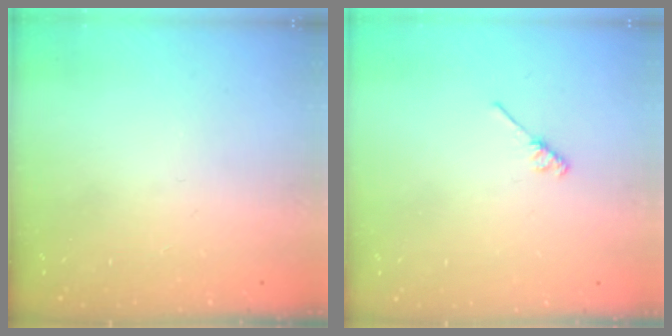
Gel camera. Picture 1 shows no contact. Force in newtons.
{"total": 2.7, "press": 2.7, "slide": 0.4}